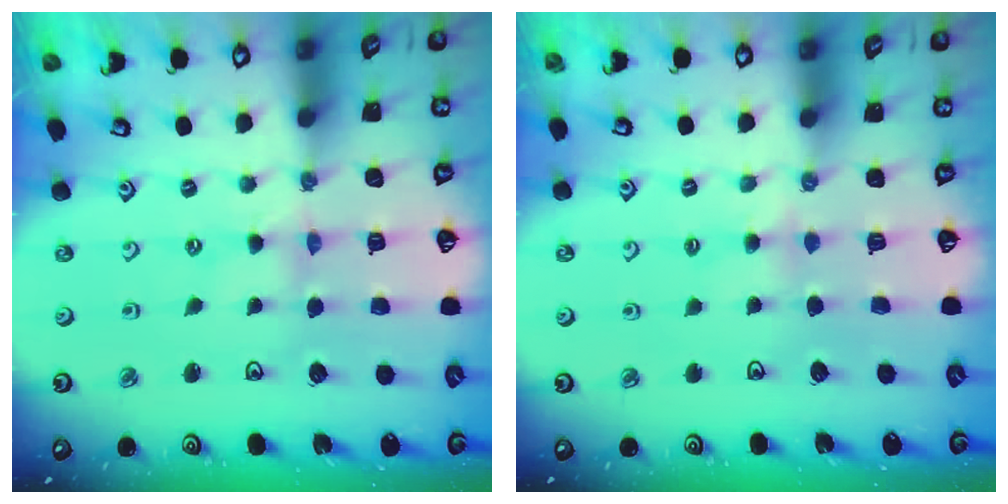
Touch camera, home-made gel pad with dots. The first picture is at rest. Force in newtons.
{"total": 2.7, "press": 2.6, "slide": 0.5}